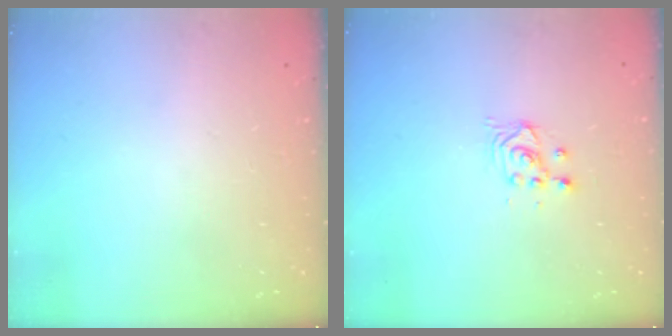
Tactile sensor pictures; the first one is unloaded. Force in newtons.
{"total": 2.5, "press": 2.5, "slide": 0.2}